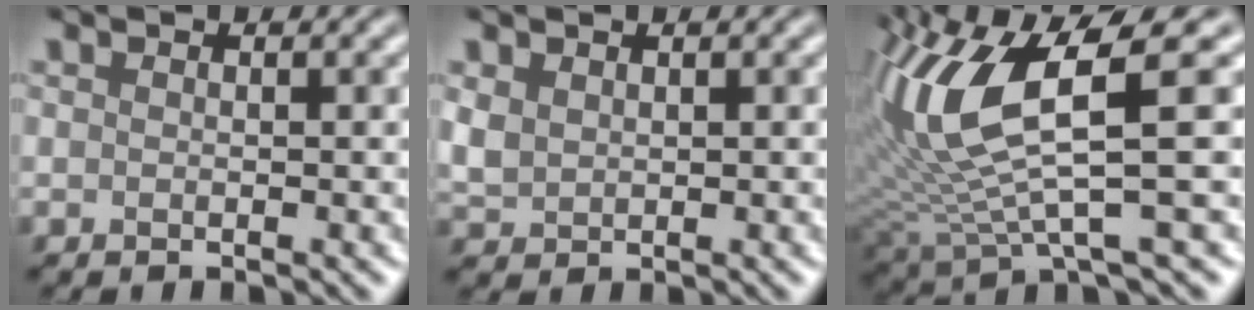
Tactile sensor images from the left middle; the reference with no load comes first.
{"total": 1.8, "force": [0.7, 1.4, 0.8], "torque": [-0.024, -0.001, 0.017]}
{"total": 10.4, "force": [2.7, 3.0, 9.6], "torque": [-0.210, -0.006, 0.055]}